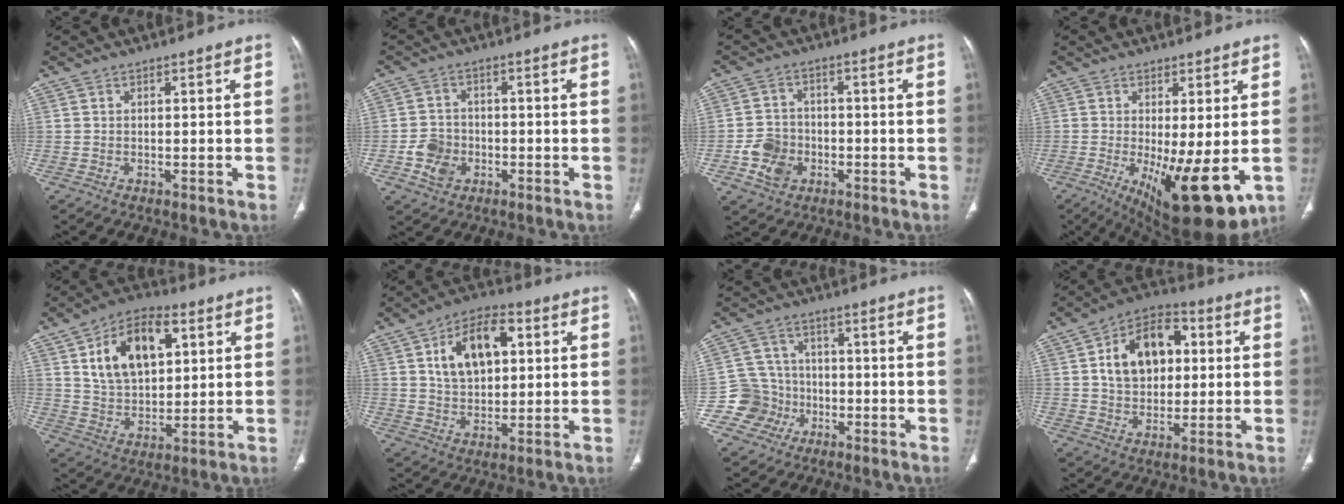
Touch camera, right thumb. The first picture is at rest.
{"total": 5.8, "force": [-1.9, 4.7, 2.8], "torque": [-0.038, 0.013, -0.033]}
{"total": 7.2, "force": [-2.5, 5.8, 3.4], "torque": [-0.043, 0.015, -0.043]}
{"total": 14.3, "force": [-3.2, 4.4, 13.2], "torque": [-0.195, -0.032, -0.030]}
{"total": 15.8, "force": [5.4, 9.6, 11.4], "torque": [-0.164, -0.005, 0.099]}
{"total": 13.3, "force": [3.9, 7.9, 9.9], "torque": [-0.142, 0.005, 0.064]}
{"total": 7.8, "force": [-2.8, 7.2, 0.4], "torque": [0.035, 0.026, -0.053]}
{"total": 14.7, "force": [2.9, 10.1, 10.2], "torque": [-0.132, 0.012, 0.043]}